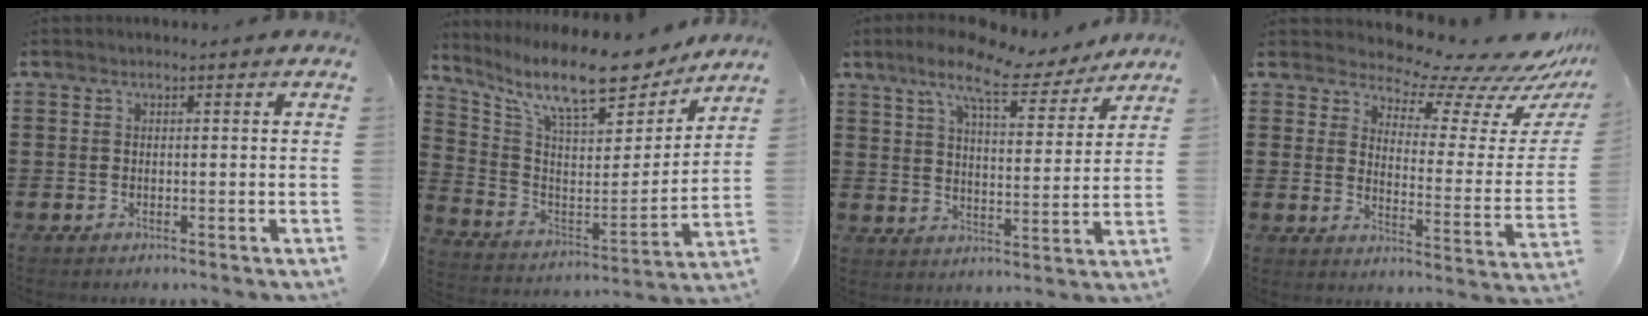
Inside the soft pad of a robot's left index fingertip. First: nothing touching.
{"total": 14.2, "force": [11.5, 3.0, 7.7], "torque": [-0.177, -0.072, 0.198]}
{"total": 10.6, "force": [8.3, 2.3, 6.1], "torque": [-0.122, -0.032, 0.141]}
{"total": 8.1, "force": [7.4, 1.6, 3.0], "torque": [-0.062, -0.064, 0.121]}